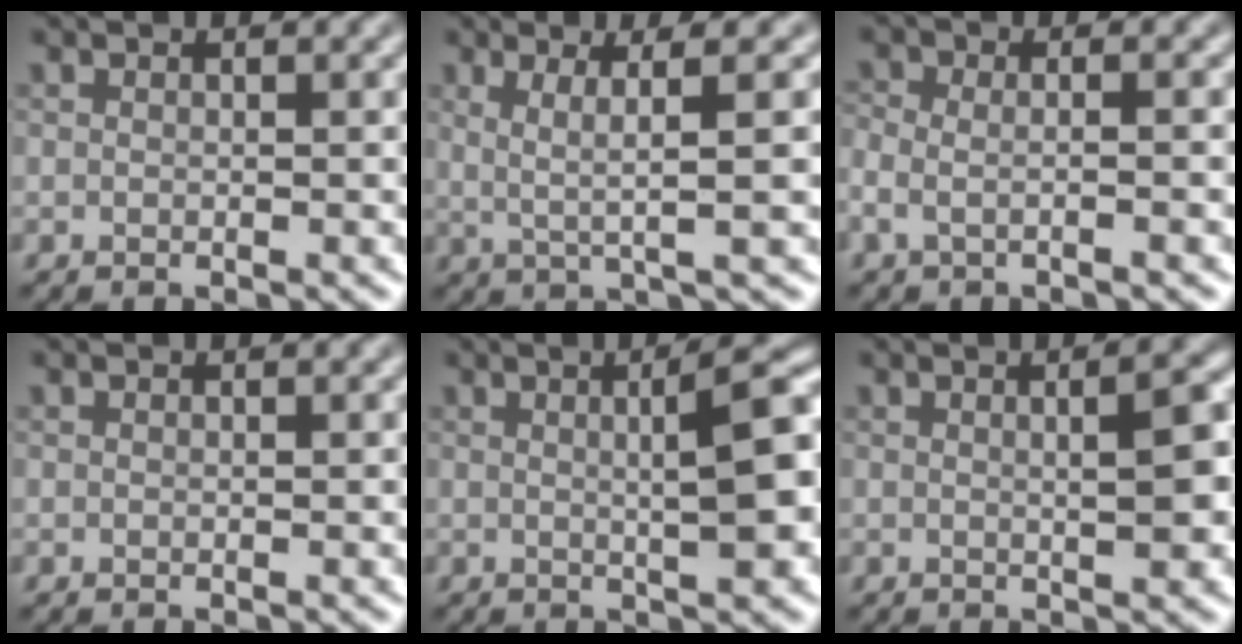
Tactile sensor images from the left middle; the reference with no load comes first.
{"total": 3.7, "force": [1.1, 0.8, 3.5], "torque": [-0.067, -0.008, 0.017]}
{"total": 3.0, "force": [-0.1, 1.5, 2.5], "torque": [-0.035, -0.009, -0.027]}
{"total": 0.0}
{"total": 6.5, "force": [0.7, 1.4, 6.3], "torque": [-0.079, 0.008, 0.003]}
{"total": 4.2, "force": [0.4, 1.1, 4.0], "torque": [-0.051, 0.000, -0.002]}